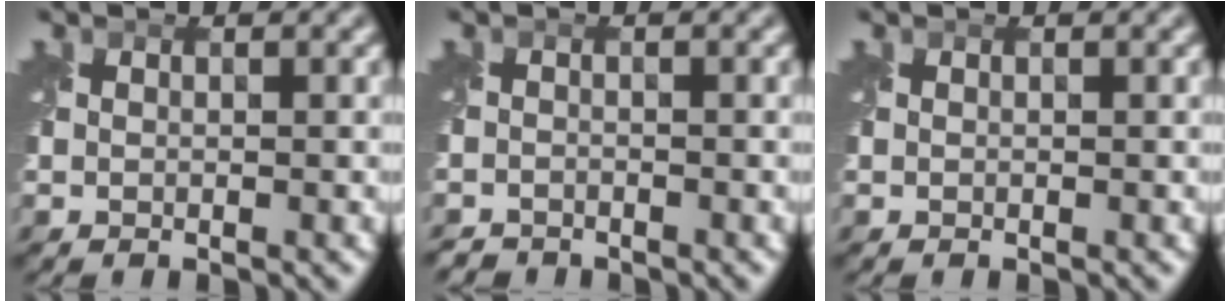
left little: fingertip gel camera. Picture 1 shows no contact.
{"total": 1.5, "force": [-1.4, 0.1, -0.5], "torque": [0.016, -0.007, -0.031]}
{"total": 0.0}